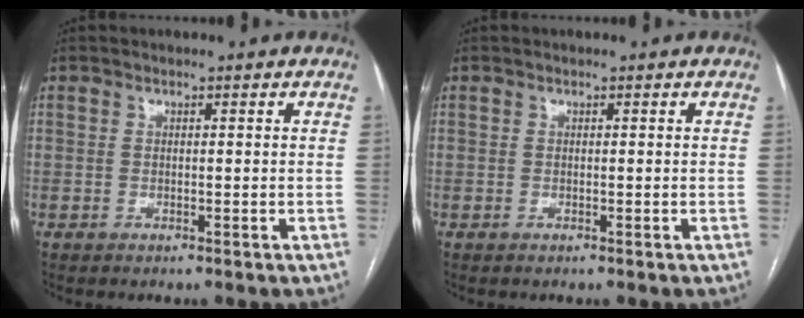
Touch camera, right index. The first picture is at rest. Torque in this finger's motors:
{"motor_torque": [0.00, 0.00, 0.00, 0.00]}